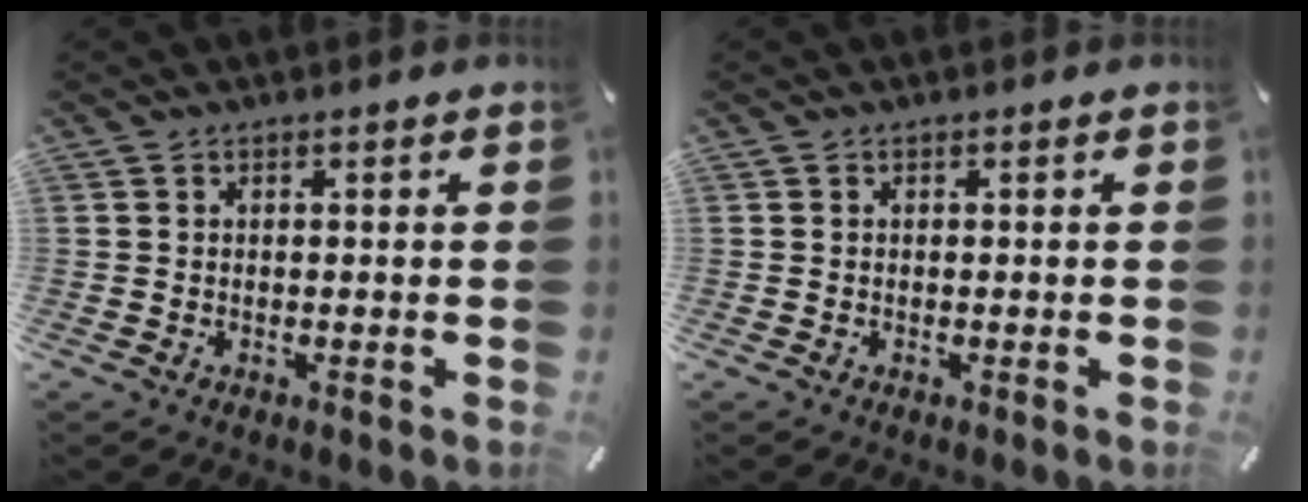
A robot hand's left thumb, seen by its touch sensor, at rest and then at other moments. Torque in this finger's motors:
{"motor_torque": [0.00, 0.00, -0.02, 0.02, 0.00]}